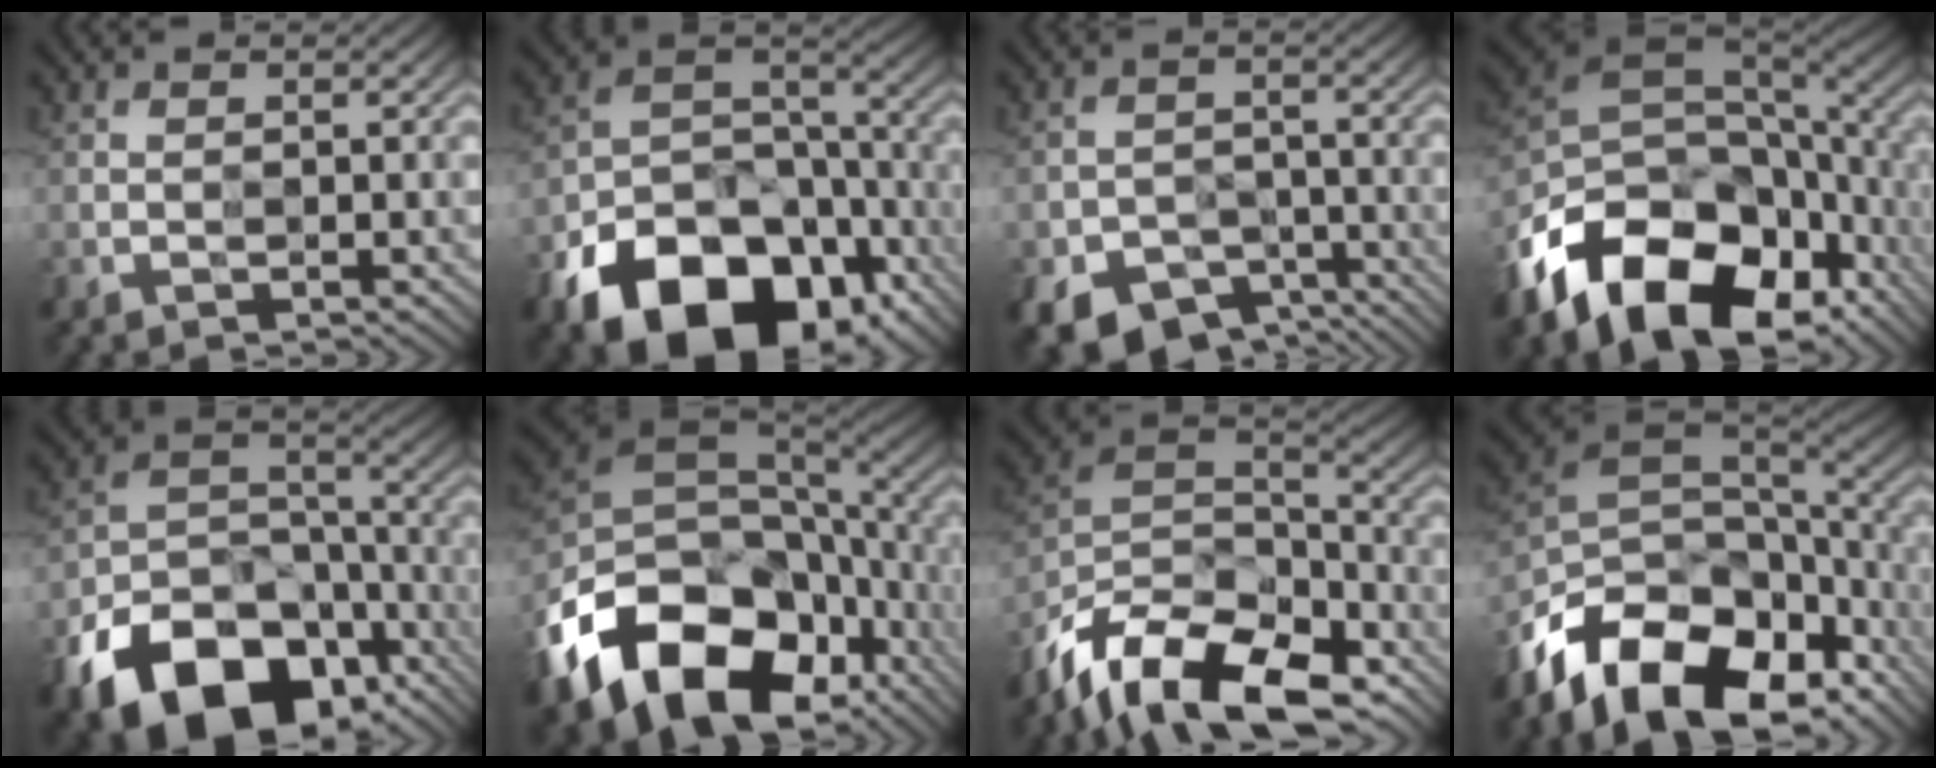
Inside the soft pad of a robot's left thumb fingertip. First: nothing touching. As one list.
[{"total": 16.6, "force": [-11.0, 9.7, 7.6], "torque": [-0.138, -0.042, -0.192]}, {"total": 6.3, "force": [-5.1, 3.6, 1.0], "torque": [-0.010, -0.011, -0.089]}, {"total": 17.2, "force": [-9.3, 10.7, 9.8], "torque": [-0.230, -0.038, -0.144]}, {"total": 16.6, "force": [-11.0, 10.0, 7.4], "torque": [-0.146, -0.045, -0.191]}, {"total": 17.6, "force": [-8.5, 12.3, 9.2], "torque": [-0.237, -0.044, -0.135]}, {"total": 16.5, "force": [-12.7, 7.2, 7.6], "torque": [-0.193, -0.031, -0.213]}, {"total": 16.9, "force": [-10.8, 9.2, 9.2], "torque": [-0.222, -0.037, -0.169]}]